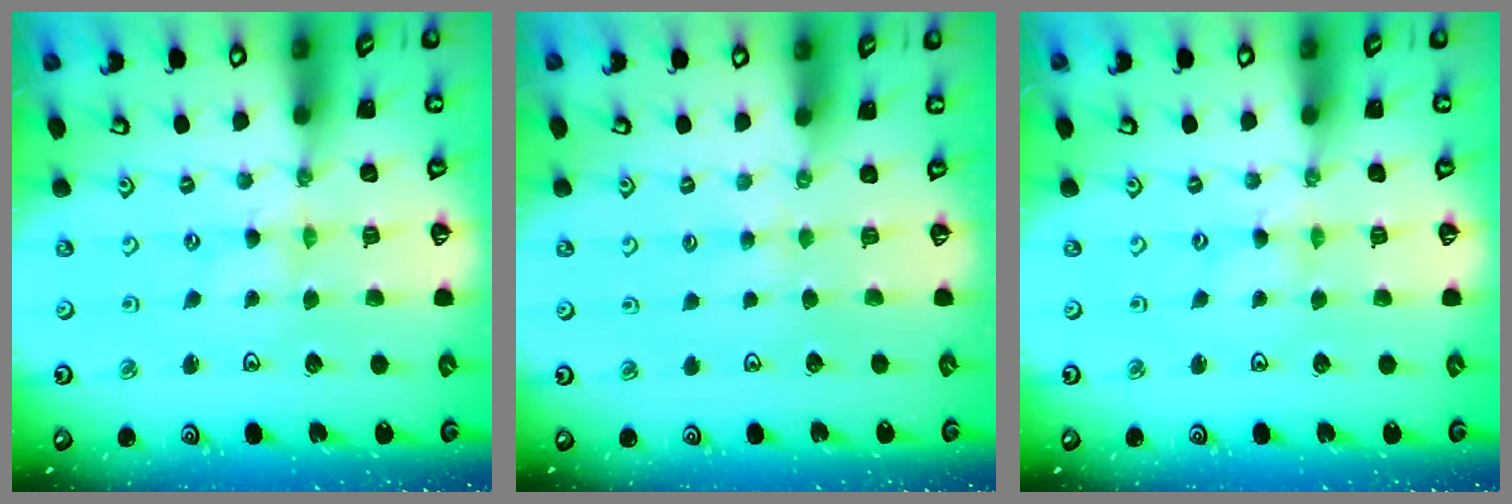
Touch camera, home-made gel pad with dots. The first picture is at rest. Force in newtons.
{"total": 2.8, "press": 2.8, "slide": 0.3}
{"total": 1.1, "press": 1.1, "slide": 0.1}